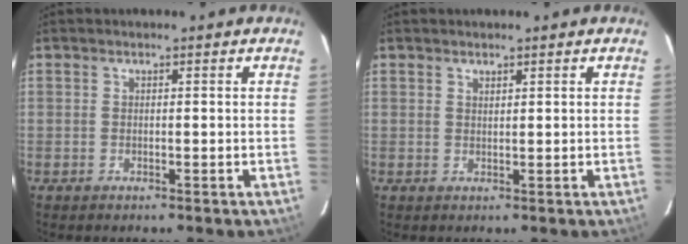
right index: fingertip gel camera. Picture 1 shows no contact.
{"total": 0.8, "force": [0.7, 0.3, 0.3], "torque": [-0.005, 0.000, 0.013]}